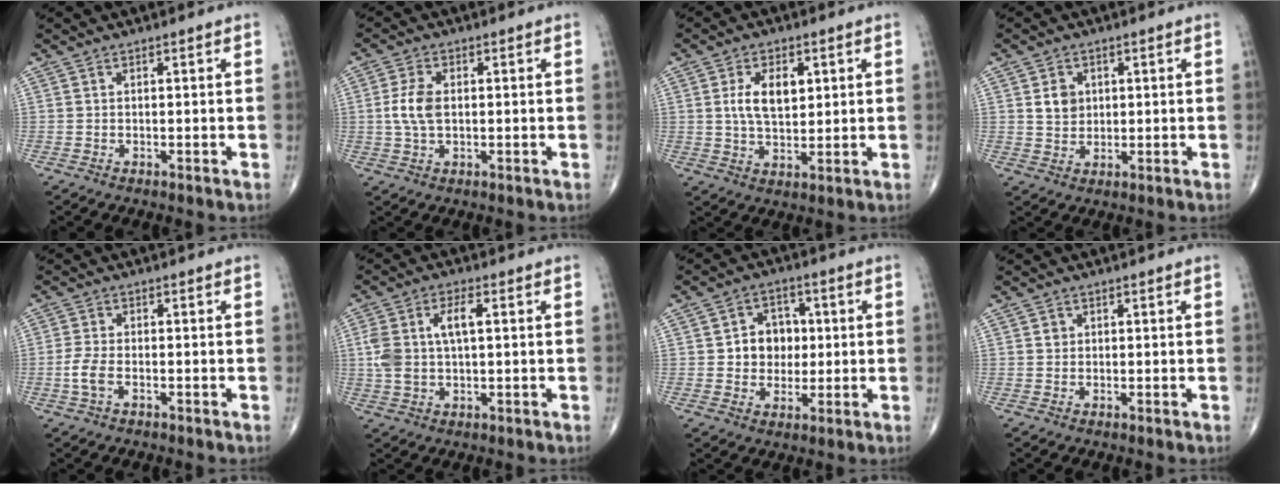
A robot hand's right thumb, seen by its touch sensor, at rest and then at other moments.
{"total": 5.5, "force": [0.2, 3.1, 4.5], "torque": [-0.101, 0.006, 0.002]}
{"total": 7.8, "force": [2.0, 4.4, 6.2], "torque": [-0.095, -0.008, 0.037]}
{"total": 4.2, "force": [1.1, 3.4, 2.2], "torque": [-0.017, -0.005, 0.022]}
{"total": 3.8, "force": [-1.3, 2.0, 3.0], "torque": [-0.070, 0.010, -0.026]}
{"total": 8.3, "force": [1.2, 4.1, 7.1], "torque": [-0.158, 0.016, 0.027]}
{"total": 8.0, "force": [0.7, 6.7, 4.3], "torque": [-0.020, 0.008, 0.007]}
{"total": 1.0, "force": [0.2, 1.0, 0.3], "torque": [0.001, 0.003, 0.003]}